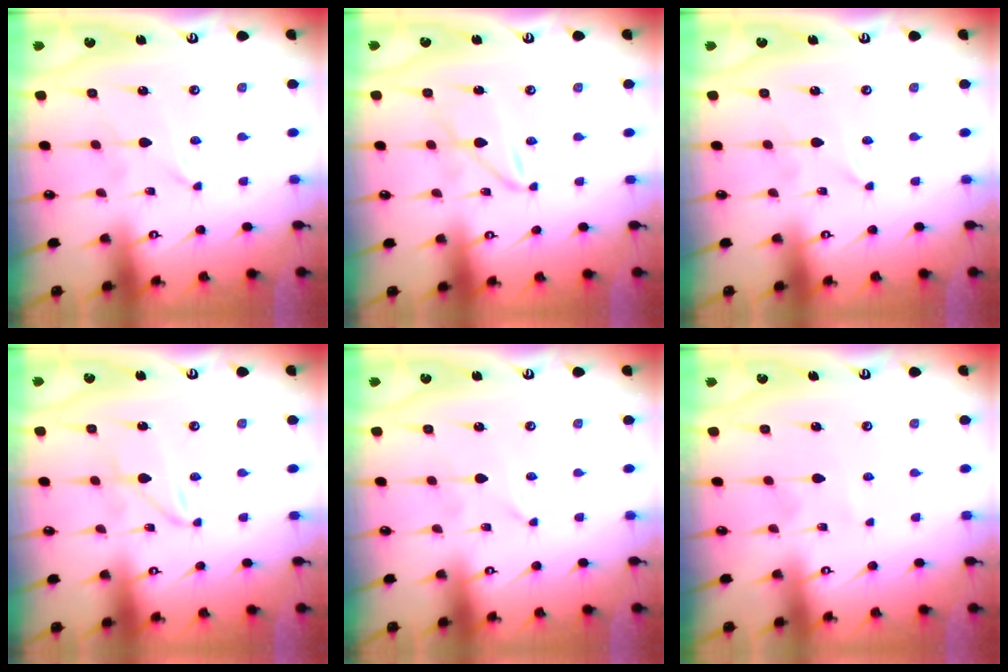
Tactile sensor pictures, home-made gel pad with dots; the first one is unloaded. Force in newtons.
{"total": 3.0, "press": 3.0, "slide": 0.3}
{"total": 0.0}
{"total": 1.9, "press": 1.9, "slide": 0.1}
{"total": 0.0}
{"total": 2.7, "press": 2.7, "slide": 0.3}